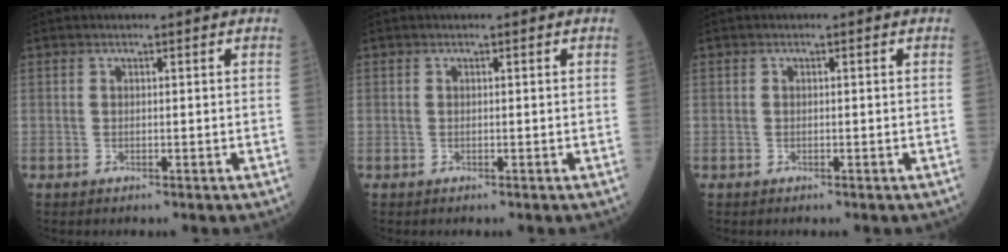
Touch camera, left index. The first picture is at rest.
{"total": 0.0}
{"total": 0.0}